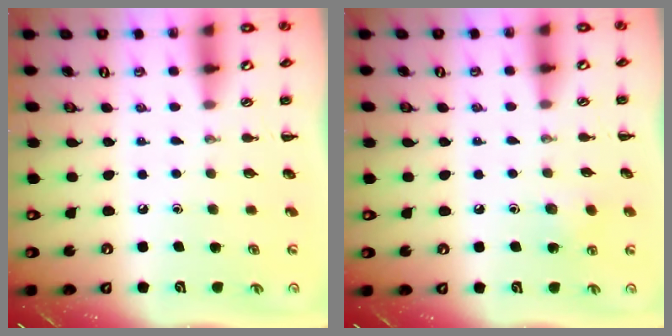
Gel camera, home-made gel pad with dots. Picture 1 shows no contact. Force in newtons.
{"total": 6.0, "press": 5.8, "slide": 1.4}